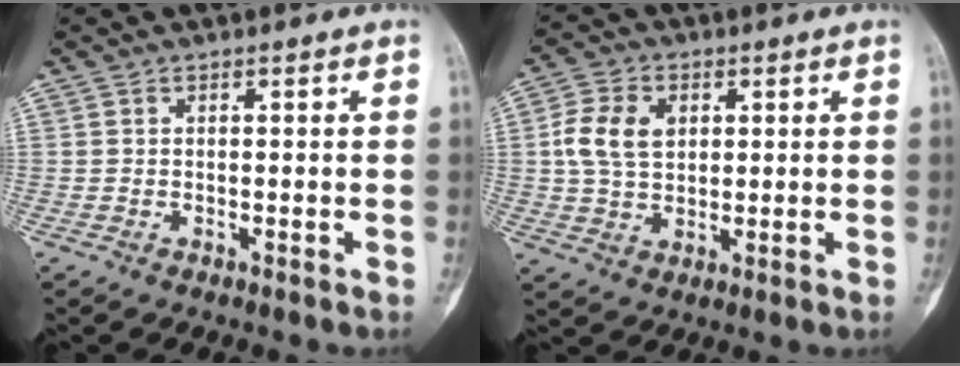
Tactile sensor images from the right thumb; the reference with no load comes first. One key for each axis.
{"total": 8.5, "fx": 1.7, "fy": 6.0, "fz": 5.7, "tx": -0.104, "ty": 0.002, "tz": 0.033}